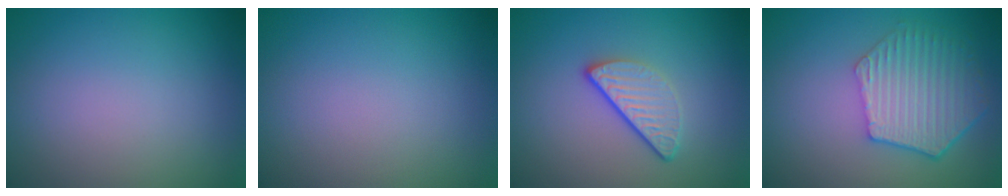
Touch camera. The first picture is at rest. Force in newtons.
{"total": 0.0}
{"total": 3.2, "press": 2.5, "slide": 2.1}
{"total": 5.7, "press": 4.5, "slide": 3.5}